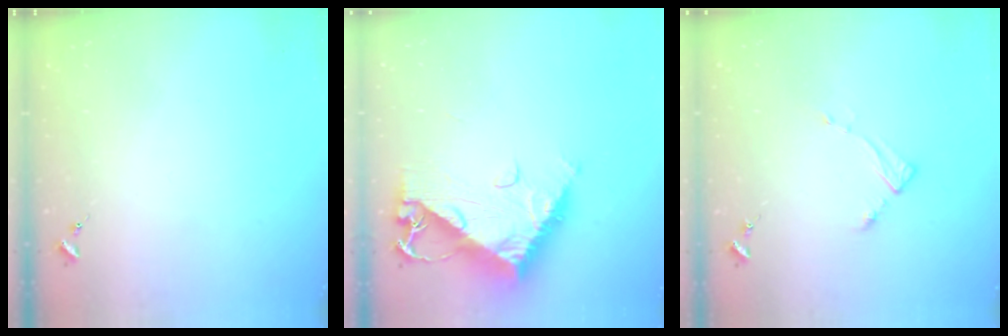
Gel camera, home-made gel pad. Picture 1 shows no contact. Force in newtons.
{"total": 12.9, "press": 12.8, "slide": 1.2}
{"total": 4.7, "press": 4.7, "slide": 0.6}